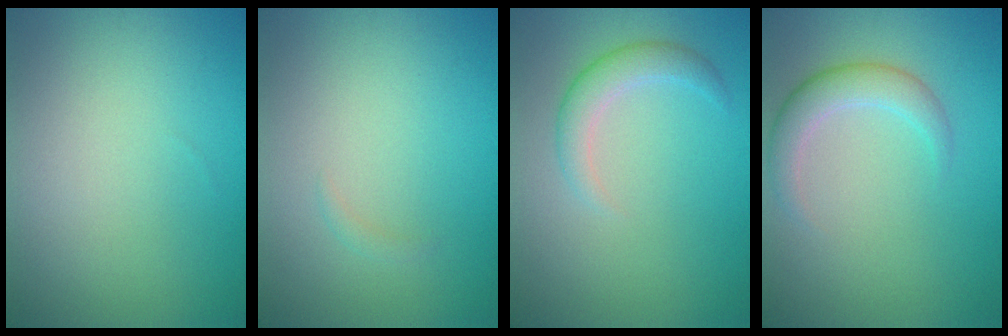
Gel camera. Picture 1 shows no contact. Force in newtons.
{"total": 0.6, "press": 0.6, "slide": 0.1}
{"total": 2.4, "press": 2.4, "slide": 0.1}
{"total": 2.9, "press": 2.9, "slide": 0.2}